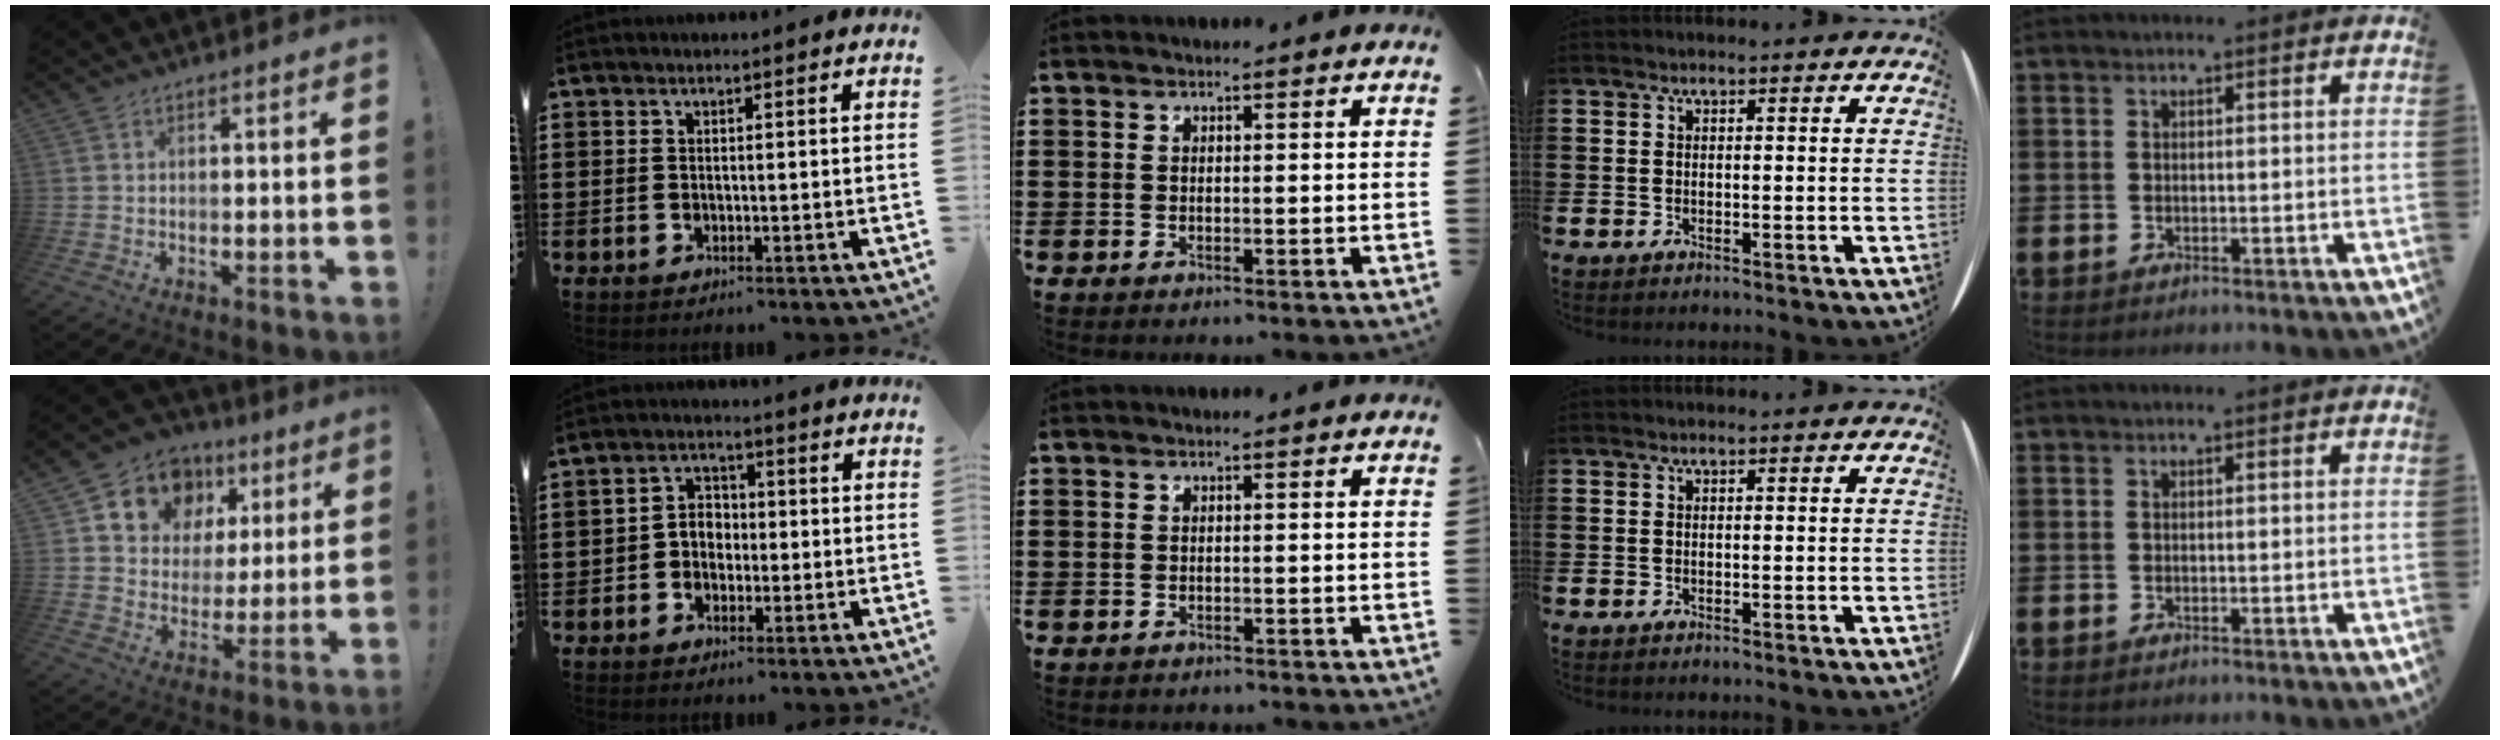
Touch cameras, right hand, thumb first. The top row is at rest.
{"thumb": {"total": 13.4, "force": [6.5, 10.6, 5.1], "torque": [-0.076, -0.030, 0.128]}, "index": {"total": 3.3, "force": [-1.1, 2.6, 1.6], "torque": [-0.038, 0.009, -0.024]}, "middle": {"total": 0.7, "force": [-0.6, 0.2, -0.1], "torque": [0.000, 0.000, -0.014]}}